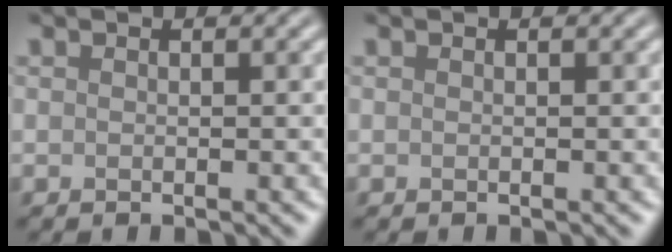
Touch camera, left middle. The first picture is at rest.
{"total": 0.0}